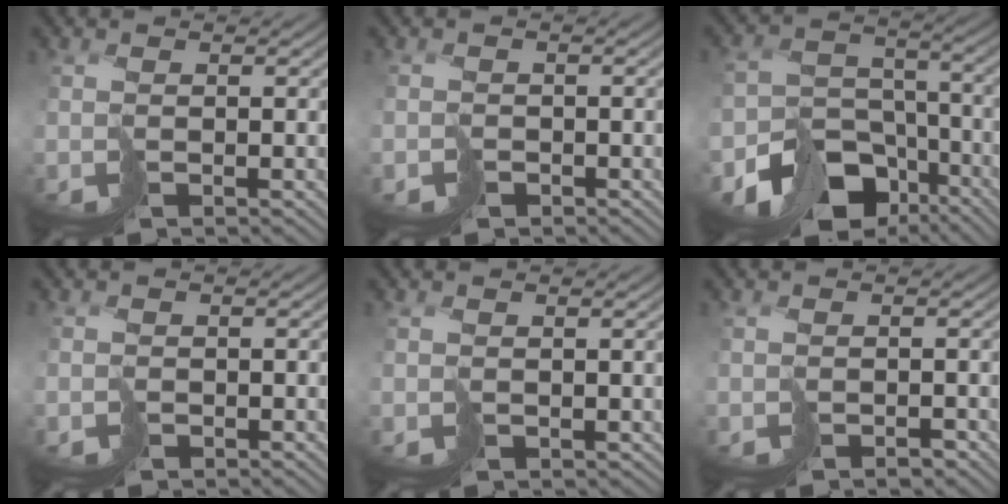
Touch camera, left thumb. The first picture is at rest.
{"total": 1.5, "force": [-1.0, 1.1, -0.3], "torque": [0.021, -0.001, -0.020]}
{"total": 13.1, "force": [-9.3, 7.9, 4.9], "torque": [-0.111, -0.031, -0.124]}
{"total": 0.9, "force": [-0.5, 0.7, -0.3], "torque": [0.017, 0.002, -0.009]}
{"total": 0.6, "force": [0.4, 0.4, 0.0], "torque": [-0.001, 0.001, 0.010]}
{"total": 1.4, "force": [-1.2, 0.7, 0.4], "torque": [0.002, -0.002, -0.019]}